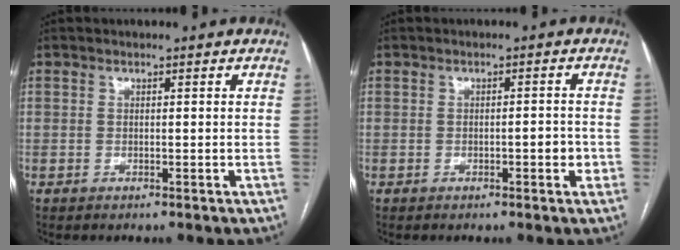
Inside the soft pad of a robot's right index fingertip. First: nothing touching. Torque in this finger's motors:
{"motor_torque": [0.44, -0.05, 0.11, 0.02]}